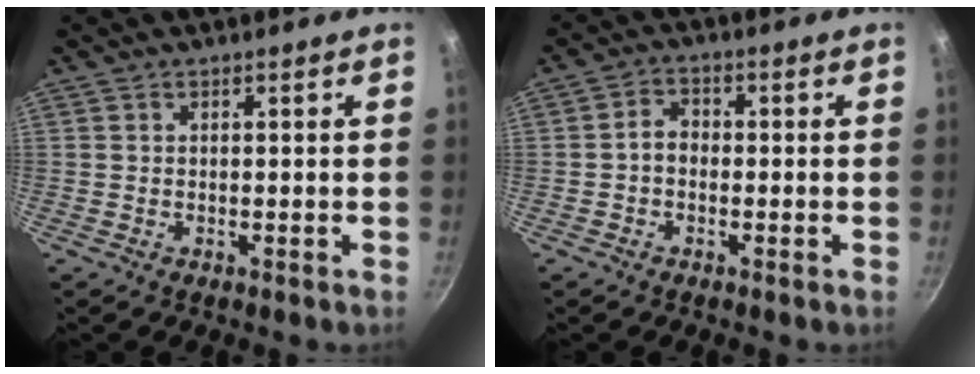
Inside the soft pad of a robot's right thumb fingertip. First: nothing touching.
{"total": 3.1, "force": [-0.7, 2.4, 2.0], "torque": [-0.024, 0.016, -0.018]}